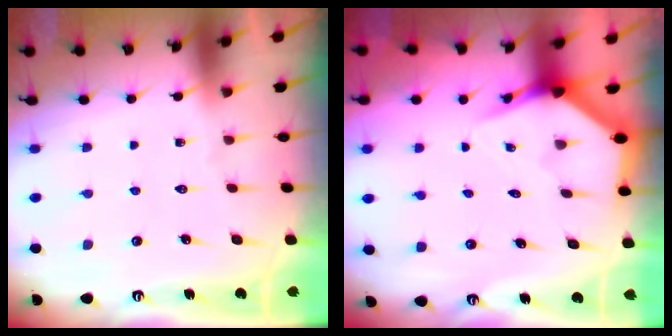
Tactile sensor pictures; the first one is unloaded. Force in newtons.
{"total": 4.0, "press": 4.0, "slide": 0.2}